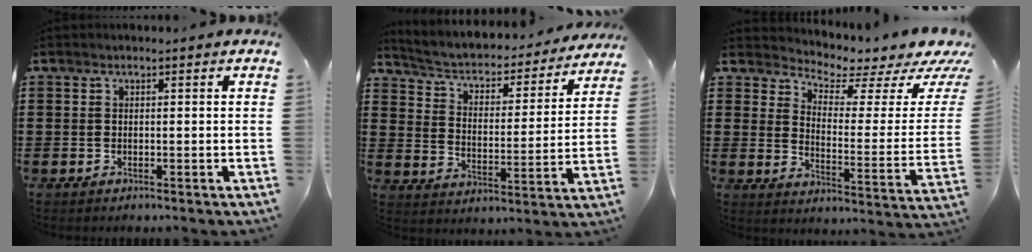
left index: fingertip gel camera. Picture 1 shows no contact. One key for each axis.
{"total": 3.1, "fx": 2.6, "fy": 1.0, "fz": 1.4, "tx": -0.044, "ty": -0.027, "tz": 0.034}
{"total": 3.1, "fx": 2.8, "fy": 0.3, "fz": 1.4, "tx": -0.042, "ty": -0.039, "tz": 0.038}